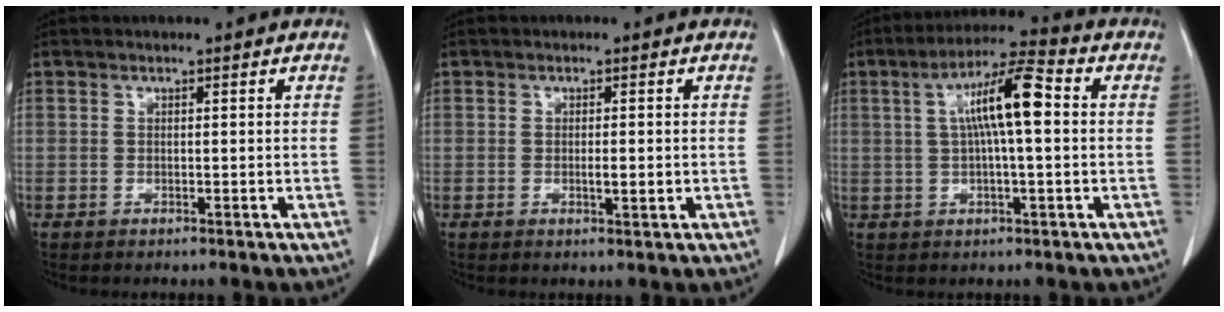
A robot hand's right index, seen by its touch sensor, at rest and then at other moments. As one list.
[{"total": 2.0, "force": [-0.2, 0.4, 1.9], "torque": [-0.033, -0.002, -0.003]}, {"total": 9.8, "force": [1.4, 1.2, 9.6], "torque": [-0.174, 0.023, 0.021]}]